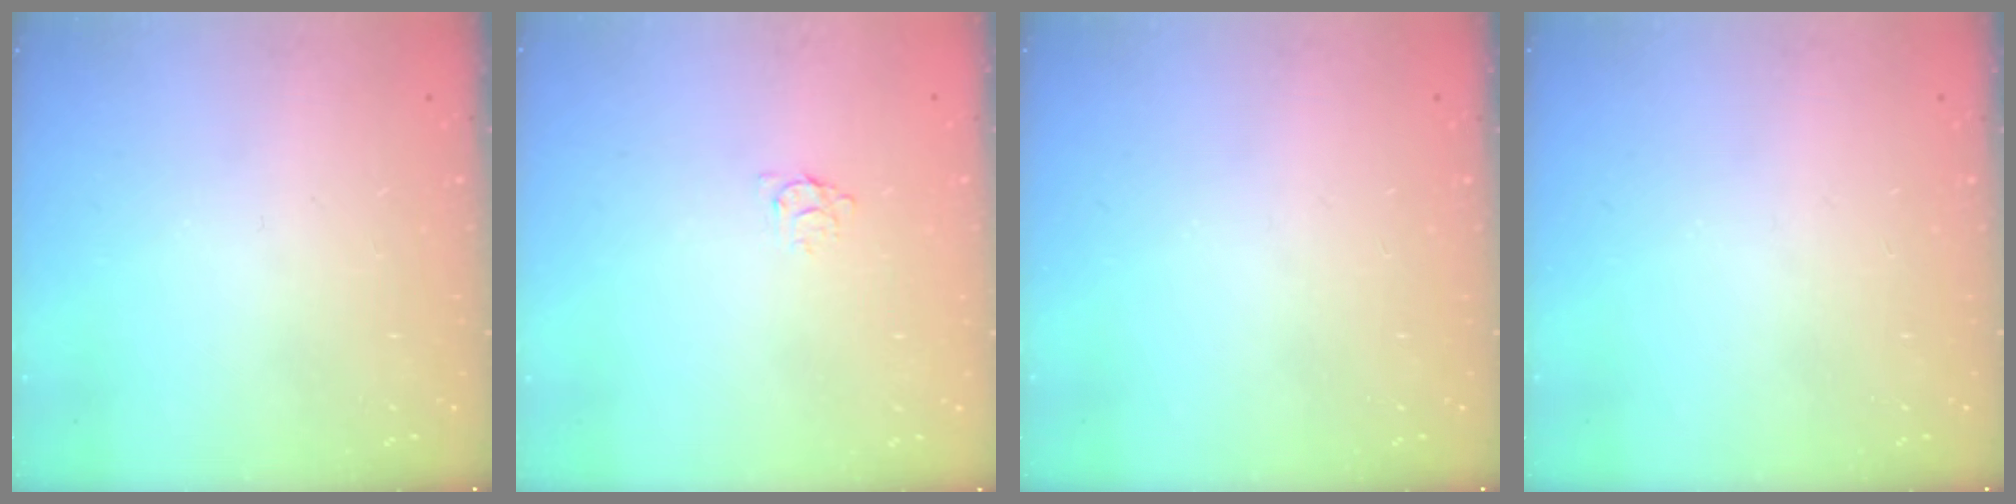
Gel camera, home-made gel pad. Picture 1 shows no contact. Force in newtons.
{"total": 3.6, "press": 3.5, "slide": 0.4}
{"total": 0.0}
{"total": 0.0}